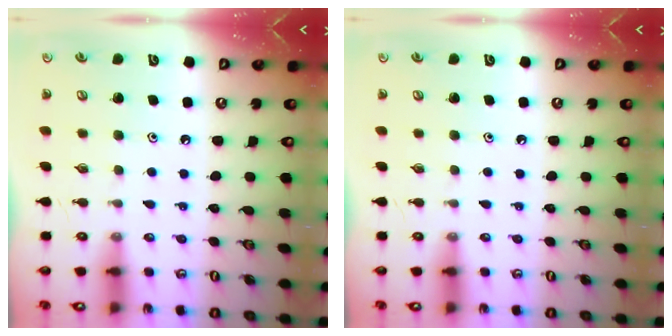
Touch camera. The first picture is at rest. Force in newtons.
{"total": 0.0}